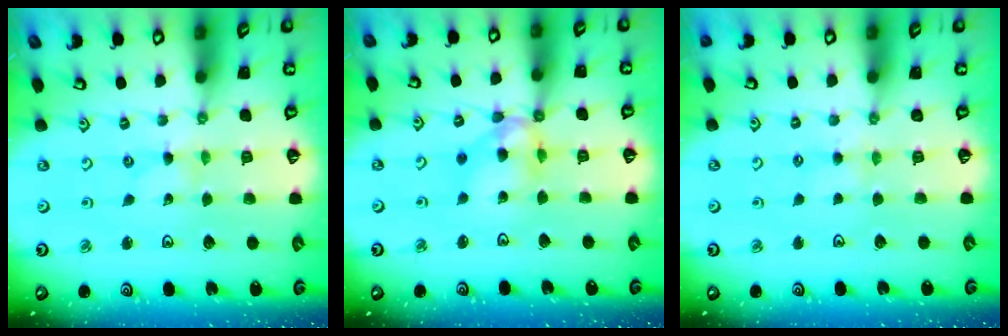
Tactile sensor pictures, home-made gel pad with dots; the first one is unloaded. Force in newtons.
{"total": 11.8, "press": 11.7, "slide": 1.1}
{"total": 2.5, "press": 2.4, "slide": 0.5}